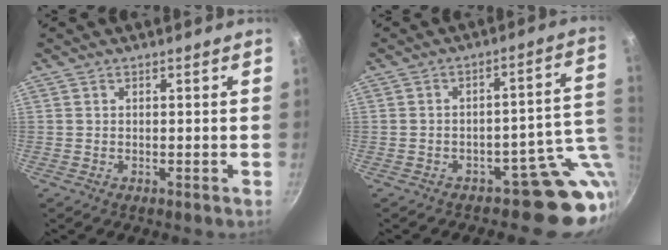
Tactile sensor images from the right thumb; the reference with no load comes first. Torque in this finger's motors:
{"motor_torque": [3.03, 0.91, -0.05, -0.15, 0.25]}